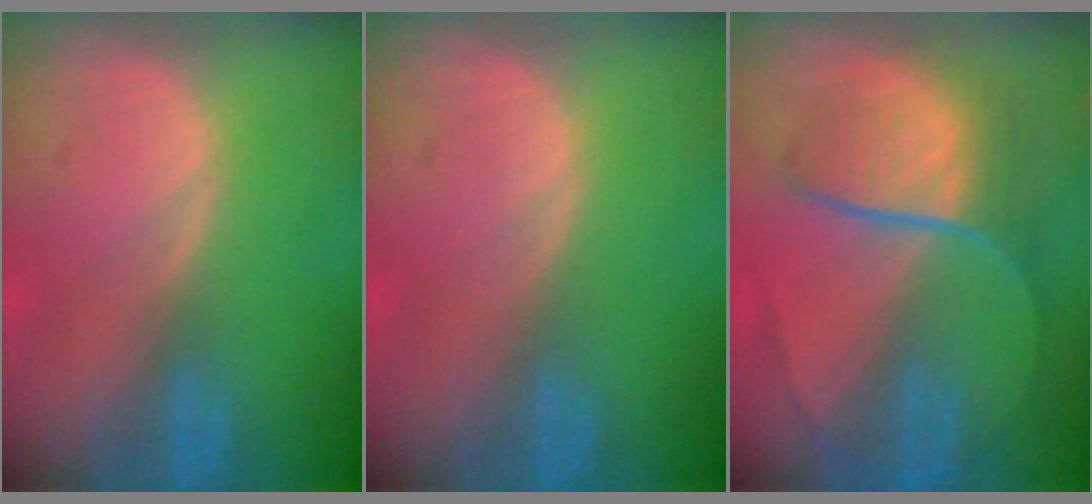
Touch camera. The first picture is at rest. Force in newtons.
{"total": 0.0}
{"total": 9.0, "press": 7.5, "slide": 5.0}